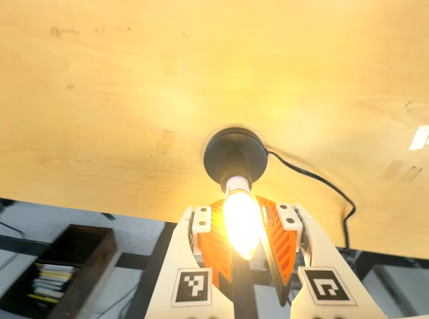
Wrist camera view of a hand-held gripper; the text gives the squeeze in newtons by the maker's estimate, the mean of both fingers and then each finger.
{"total": 15.1, "left": 14.3, "right": 15.9}